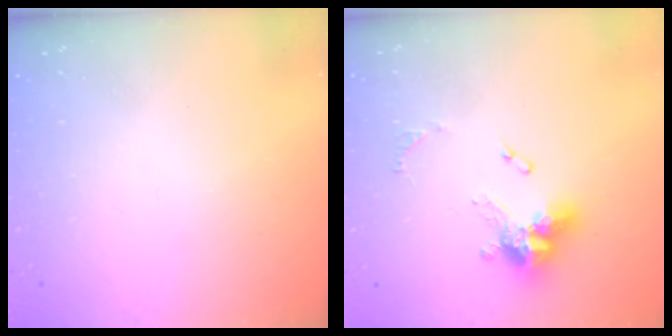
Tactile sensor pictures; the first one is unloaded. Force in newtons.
{"total": 12.8, "press": 12.7, "slide": 1.4}